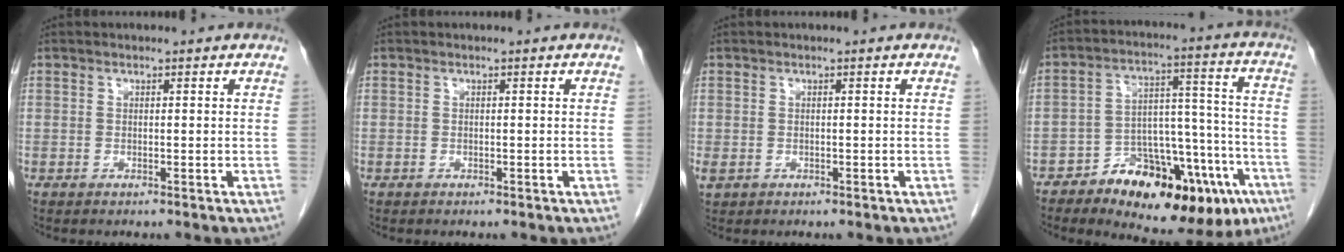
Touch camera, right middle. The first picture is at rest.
{"total": 0.0}
{"total": 1.2, "force": [-0.3, 1.0, 0.6], "torque": [-0.021, -0.001, 0.001]}
{"total": 20.1, "force": [-12.2, 8.3, 13.6], "torque": [-0.142, 0.055, -0.174]}